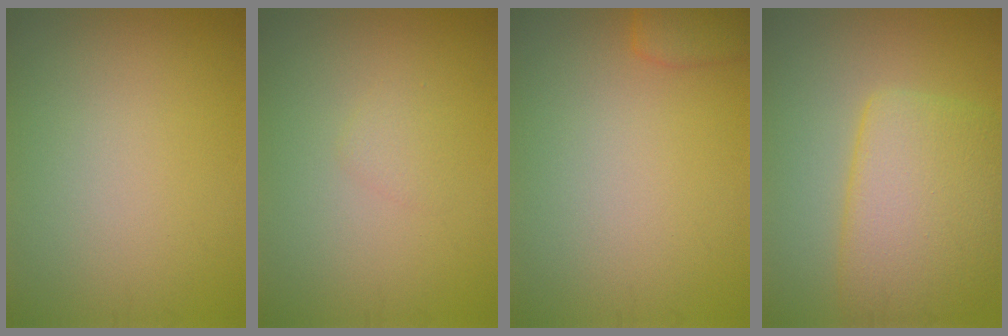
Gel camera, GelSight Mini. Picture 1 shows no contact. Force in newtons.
{"total": 1.0, "press": 1.0, "slide": 0.1}
{"total": 2.2, "press": 2.2, "slide": 0.1}
{"total": 7.2, "press": 7.2, "slide": 0.2}